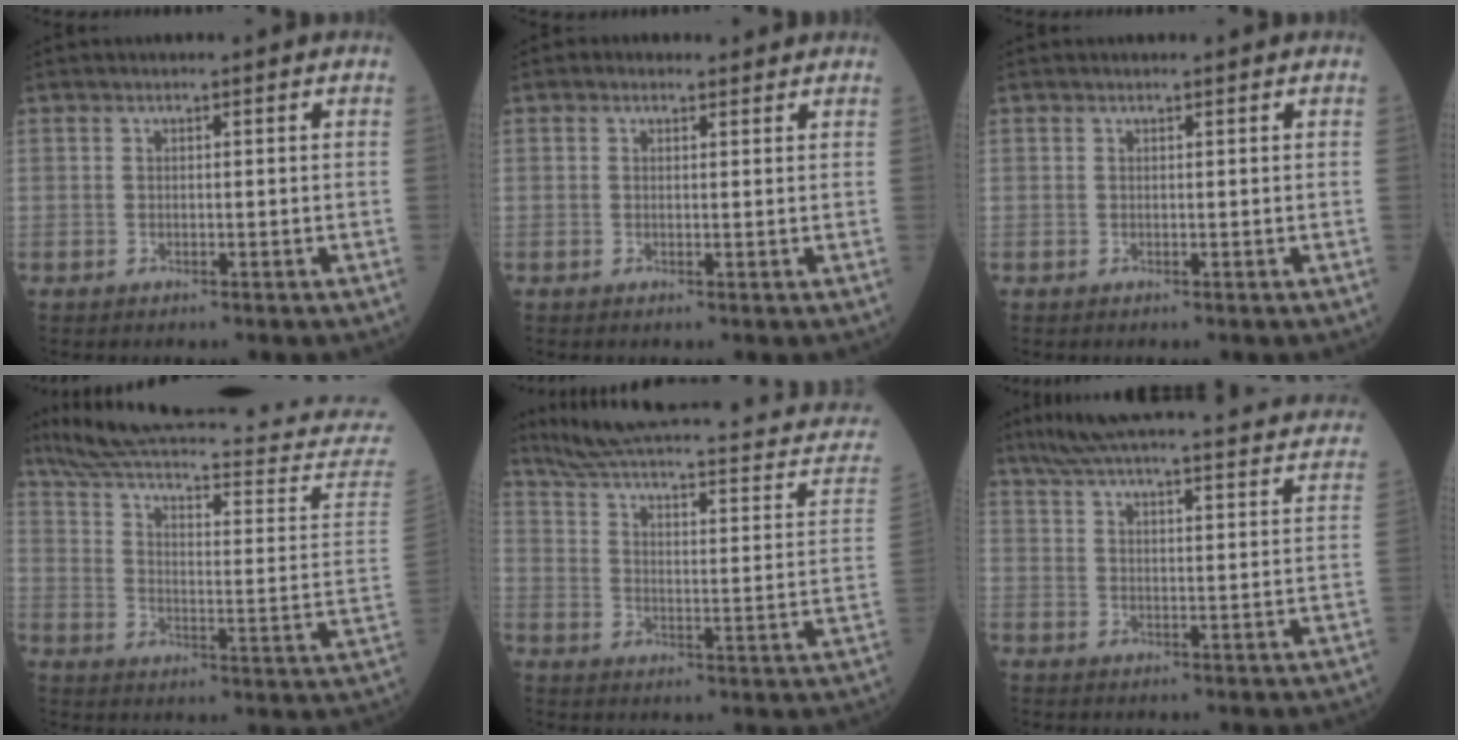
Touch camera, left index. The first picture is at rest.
{"total": 1.4, "force": [1.1, 0.9, 0.3], "torque": [-0.007, 0.010, 0.012]}
{"total": 0.5, "force": [0.5, 0.0, 0.1], "torque": [-0.003, 0.000, 0.007]}
{"total": 33.7, "force": [31.5, 0.8, 12.1], "torque": [-0.195, -0.129, 0.404]}
{"total": 24.4, "force": [22.1, 2.8, 10.0], "torque": [-0.144, -0.050, 0.281]}
{"total": 32.4, "force": [29.2, 3.9, 13.6], "torque": [-0.217, -0.039, 0.356]}